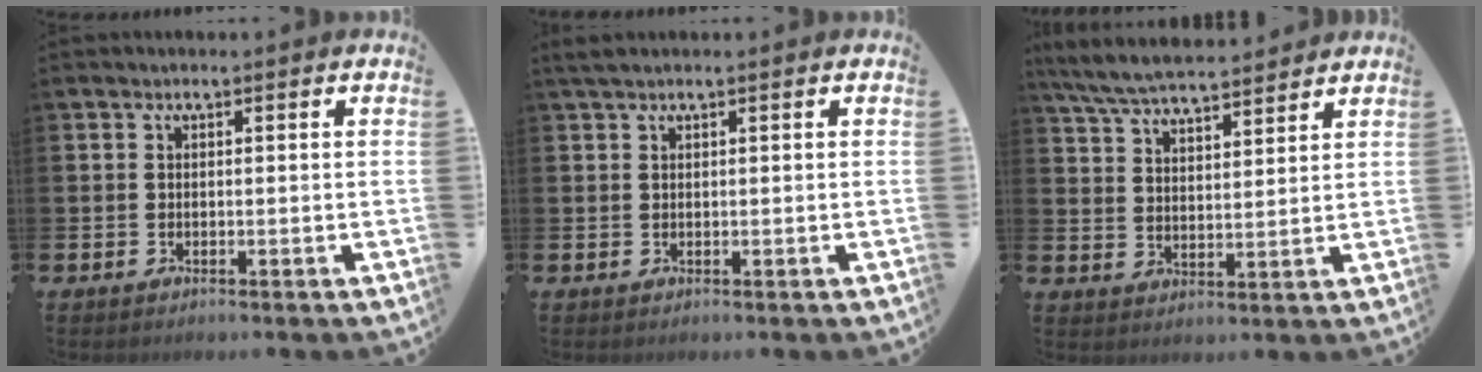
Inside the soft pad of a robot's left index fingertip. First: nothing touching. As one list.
[{"total": 1.4, "force": [1.1, 0.2, 0.8], "torque": [-0.019, 0.005, 0.021]}, {"total": 6.8, "force": [6.6, 0.9, 1.6], "torque": [-0.057, -0.031, 0.120]}]